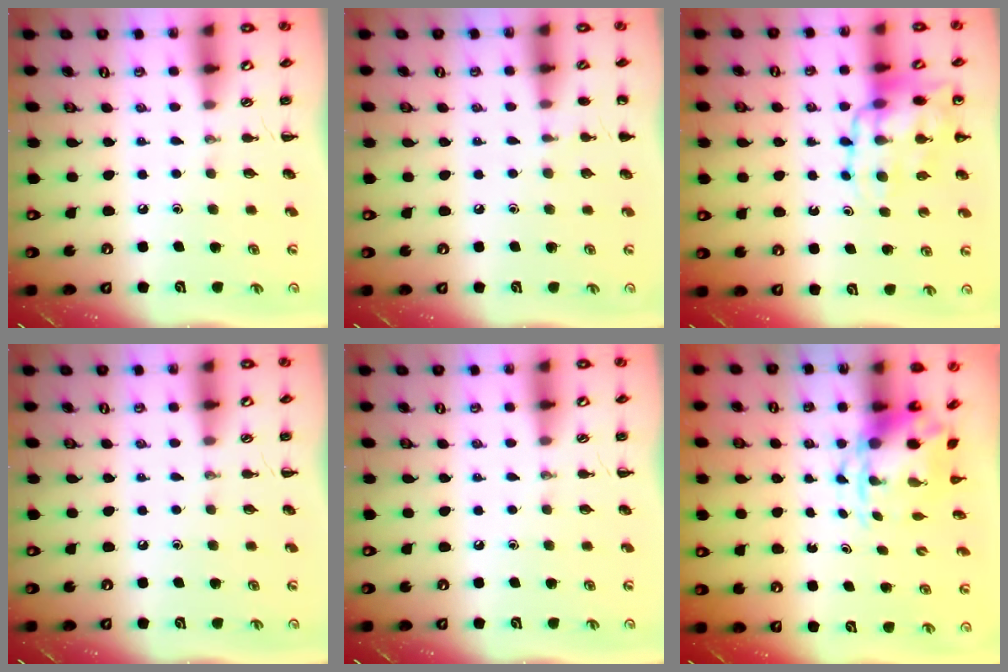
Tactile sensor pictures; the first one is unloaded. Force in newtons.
{"total": 5.3, "press": 5.1, "slide": 1.5}
{"total": 13.9, "press": 13.6, "slide": 3.1}
{"total": 0.0}
{"total": 0.0}
{"total": 3.8, "press": 3.7, "slide": 0.9}